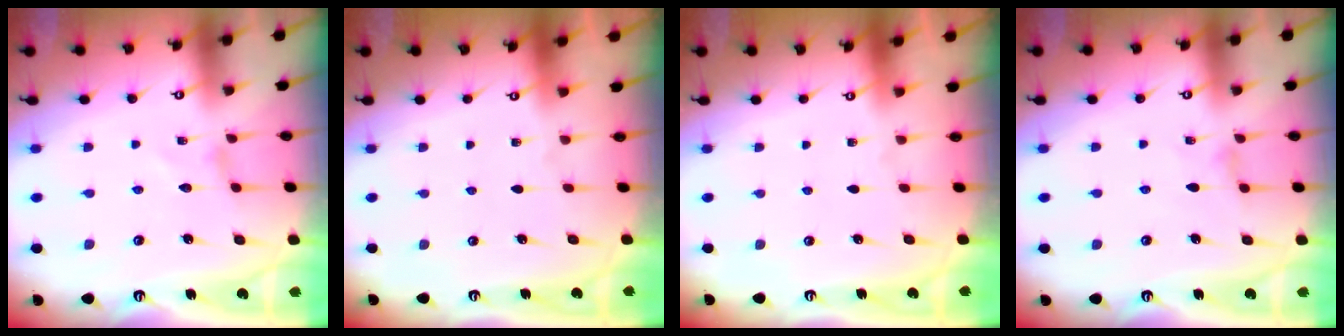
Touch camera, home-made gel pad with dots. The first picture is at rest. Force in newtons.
{"total": 0.0}
{"total": 0.0}
{"total": 1.2, "press": 1.2, "slide": 0.3}